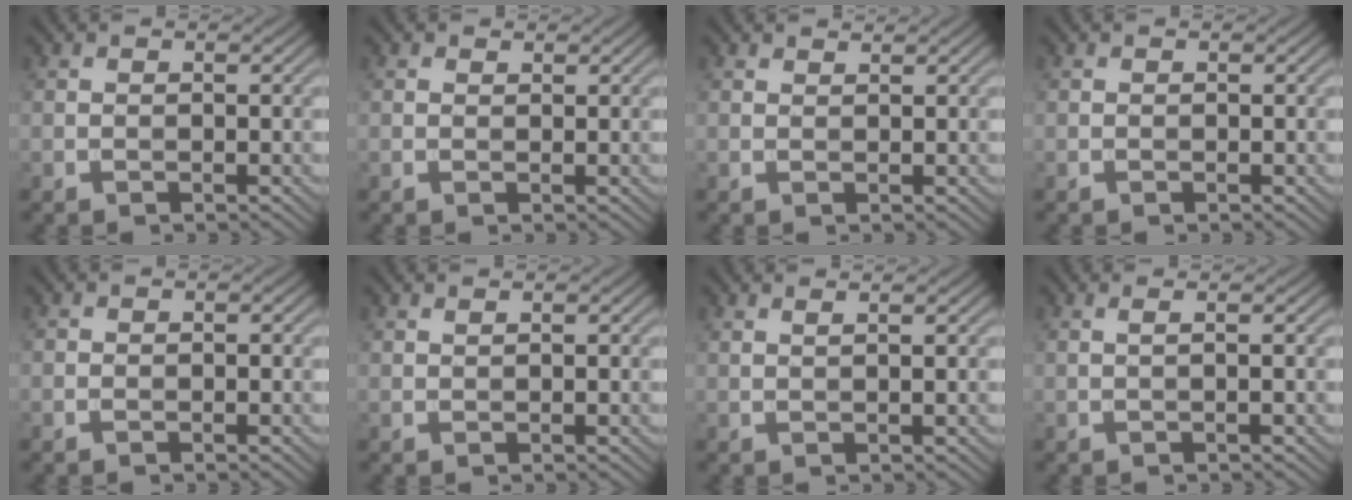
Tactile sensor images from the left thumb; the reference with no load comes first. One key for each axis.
{"total": 0.6, "fx": 0.5, "fy": 0.3, "fz": 0.2, "tx": -0.003, "ty": 0.001, "tz": 0.009}
{"total": 0.9, "fx": 0.9, "fy": 0.1, "fz": 0.3, "tx": -0.010, "ty": 0.000, "tz": 0.019}
{"total": 0.0}
{"total": 0.8, "fx": -0.2, "fy": 0.5, "fz": 0.5, "tx": -0.008, "ty": 0.000, "tz": -0.005}
{"total": 0.6, "fx": 0.5, "fy": 0.0, "fz": 0.2, "tx": -0.005, "ty": 0.002, "tz": 0.011}
{"total": 2.1, "fx": 1.3, "fy": 0.5, "fz": 1.6, "tx": -0.022, "ty": 0.003, "tz": 0.008}
{"total": 1.5, "fx": 0.4, "fy": 0.2, "fz": 1.5, "tx": -0.020, "ty": 0.003, "tz": -0.003}